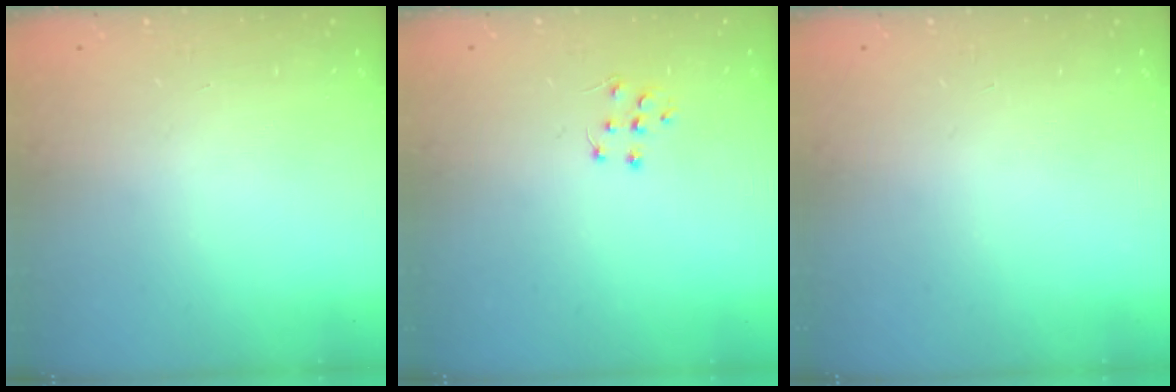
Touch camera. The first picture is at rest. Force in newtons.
{"total": 6.1, "press": 6.1, "slide": 0.4}
{"total": 0.0}